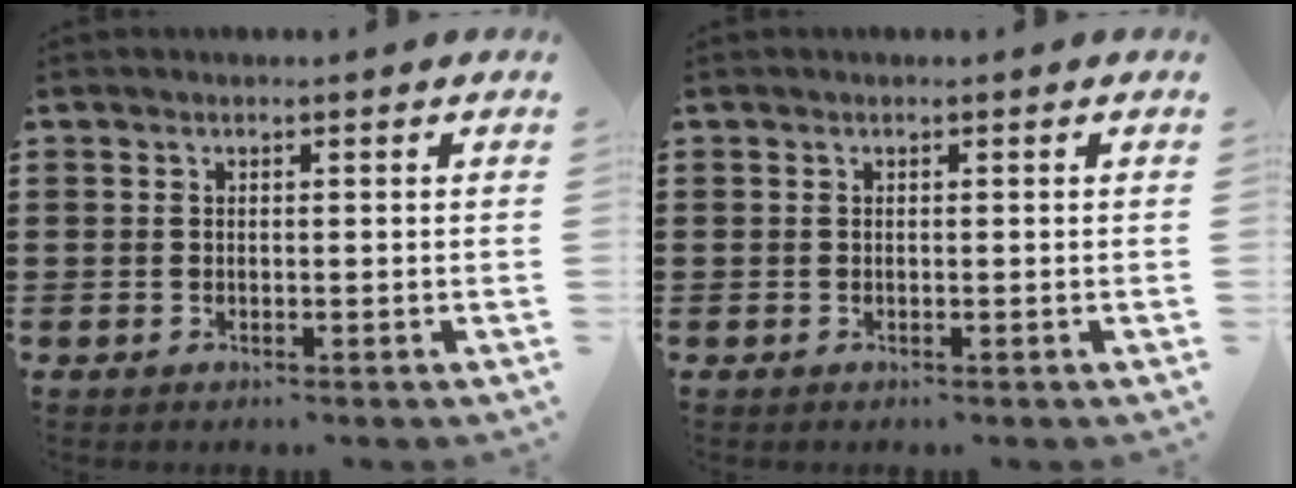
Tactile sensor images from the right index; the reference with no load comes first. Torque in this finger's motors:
{"motor_torque": [-0.02, 0.03, 0.00, 0.00]}